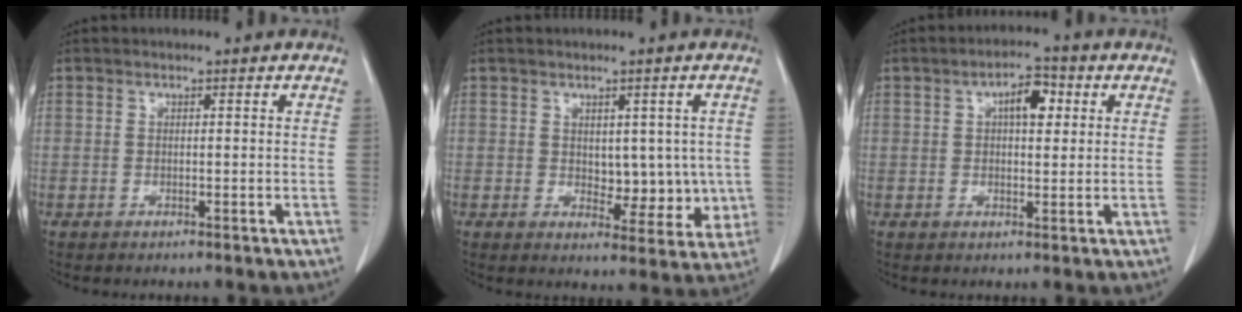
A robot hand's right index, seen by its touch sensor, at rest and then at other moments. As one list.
[{"total": 6.8, "force": [0.3, 4.3, 5.3], "torque": [-0.044, 0.002, 0.016]}, {"total": 5.3, "force": [1.6, 2.2, 4.5], "torque": [-0.069, 0.013, 0.024]}]